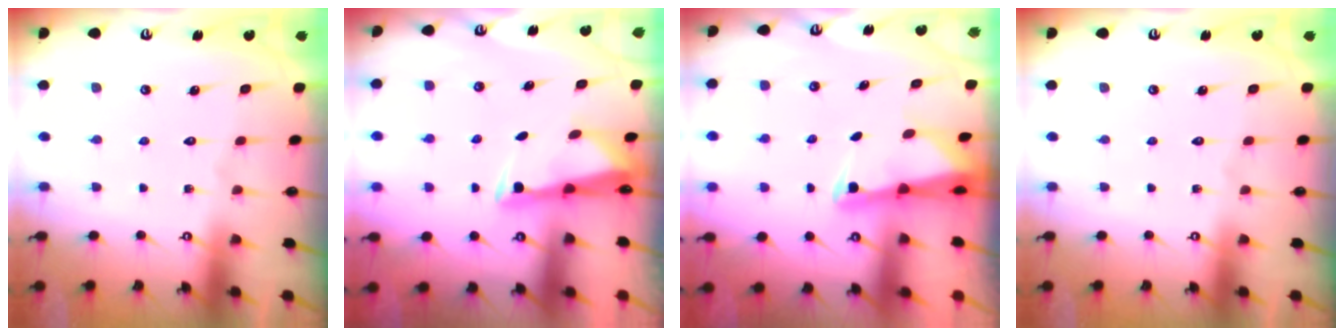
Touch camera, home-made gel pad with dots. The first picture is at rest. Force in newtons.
{"total": 2.9, "press": 2.8, "slide": 0.9}
{"total": 2.3, "press": 2.3, "slide": 0.5}
{"total": 0.0}